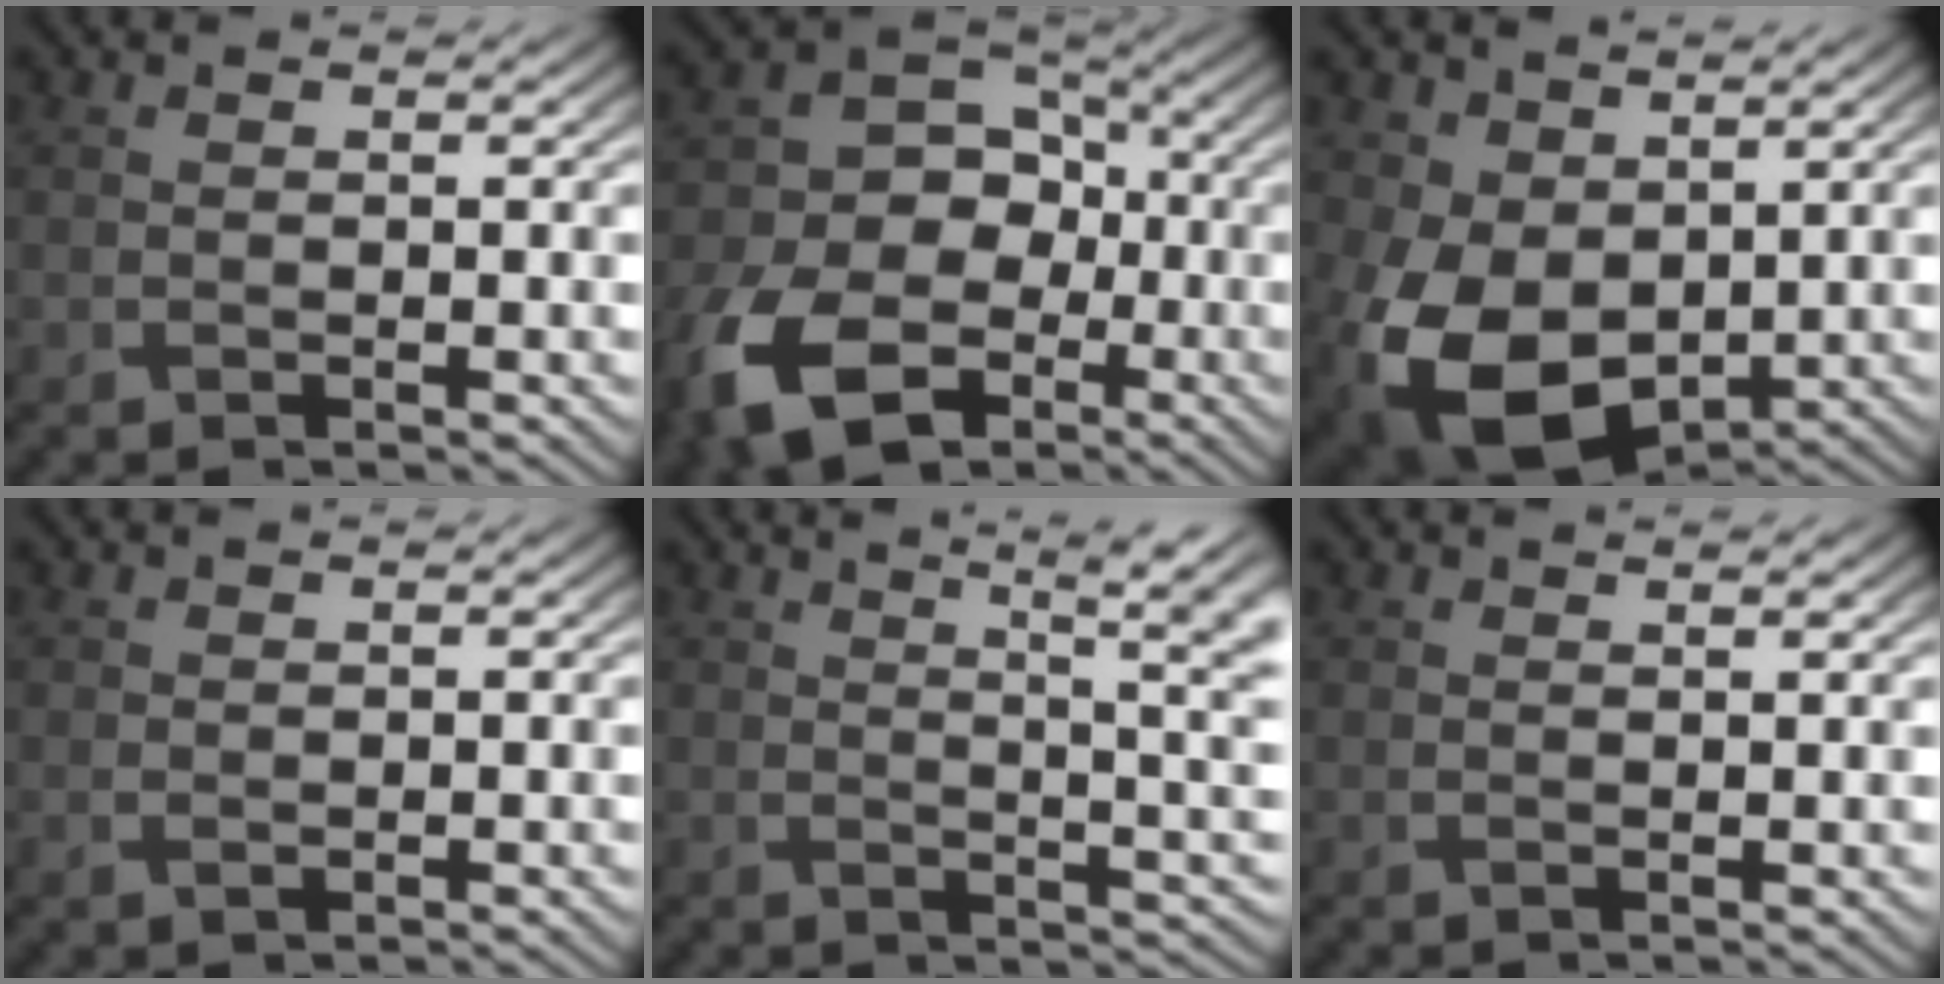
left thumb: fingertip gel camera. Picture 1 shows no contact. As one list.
[{"total": 16.2, "force": [-7.3, 11.0, 9.3], "torque": [-0.228, -0.055, -0.132]}, {"total": 12.0, "force": [-0.5, 8.5, 8.4], "torque": [-0.210, -0.038, 0.001]}, {"total": 0.6, "force": [0.1, 0.5, 0.4], "torque": [-0.009, -0.001, 0.005]}, {"total": 10.2, "force": [4.0, 3.1, 8.8], "torque": [-0.110, 0.021, 0.047]}, {"total": 0.9, "force": [0.7, 0.0, 0.4], "torque": [-0.007, 0.002, 0.012]}]